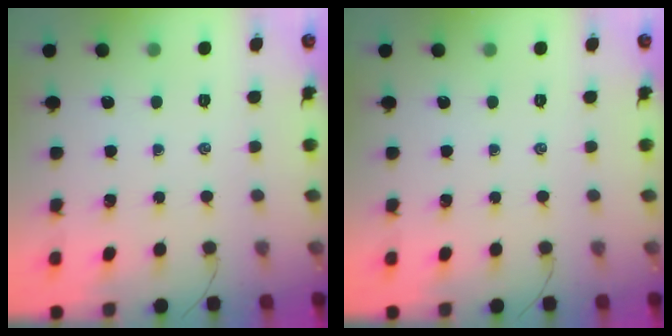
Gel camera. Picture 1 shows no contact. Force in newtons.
{"total": 0.0}